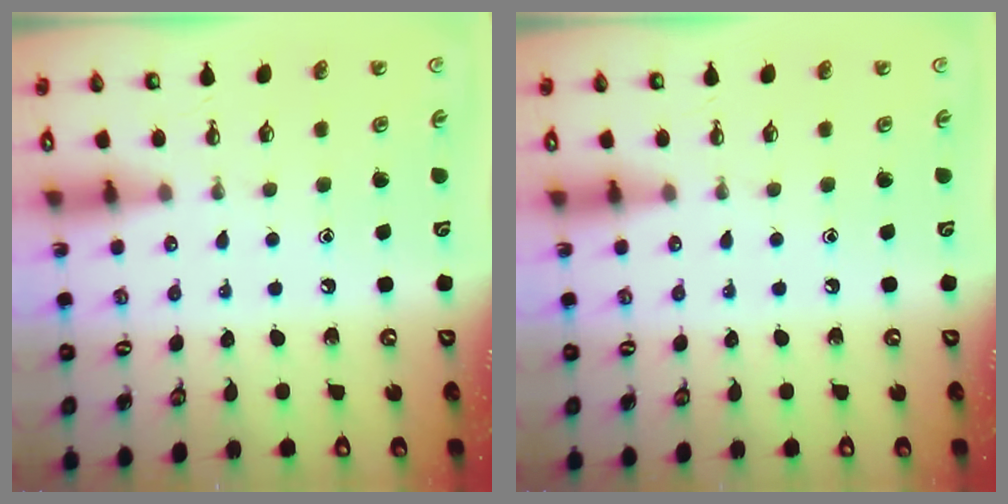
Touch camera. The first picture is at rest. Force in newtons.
{"total": 0.0}